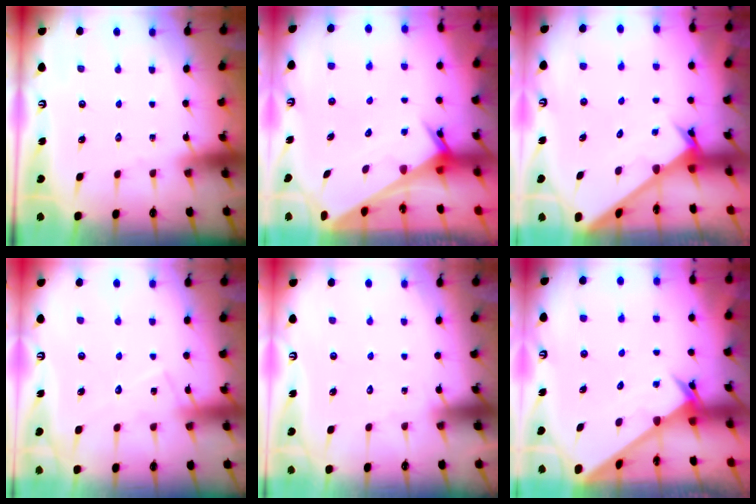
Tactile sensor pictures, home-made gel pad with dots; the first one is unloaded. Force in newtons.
{"total": 3.2, "press": 3.2, "slide": 0.2}
{"total": 2.4, "press": 2.4, "slide": 0.1}
{"total": 9.5, "press": 9.5, "slide": 0.6}
{"total": 4.2, "press": 4.2, "slide": 0.3}
{"total": 2.7, "press": 2.7, "slide": 0.2}